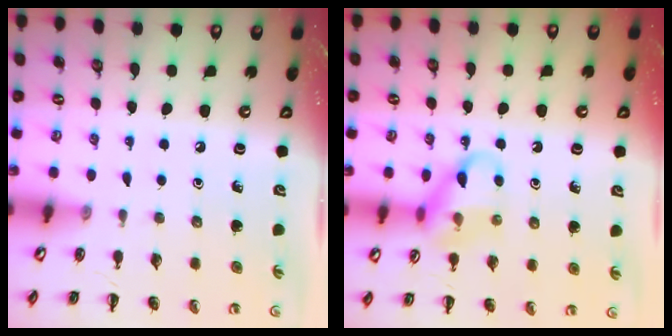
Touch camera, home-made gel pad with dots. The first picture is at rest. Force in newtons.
{"total": 12.7, "press": 12.5, "slide": 1.8}